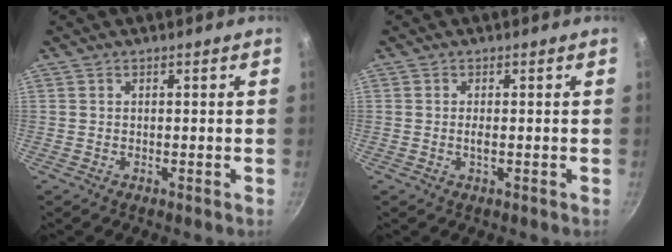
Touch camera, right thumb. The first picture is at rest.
{"total": 1.2, "force": [-0.1, 0.4, 1.1], "torque": [-0.023, -0.002, -0.001]}